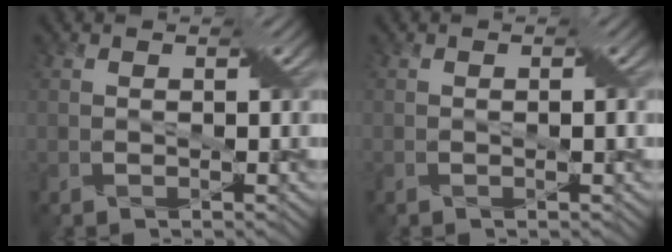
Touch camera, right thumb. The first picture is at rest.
{"total": 0.8, "force": [-0.2, 0.1, 0.7], "torque": [-0.013, 0.002, -0.002]}